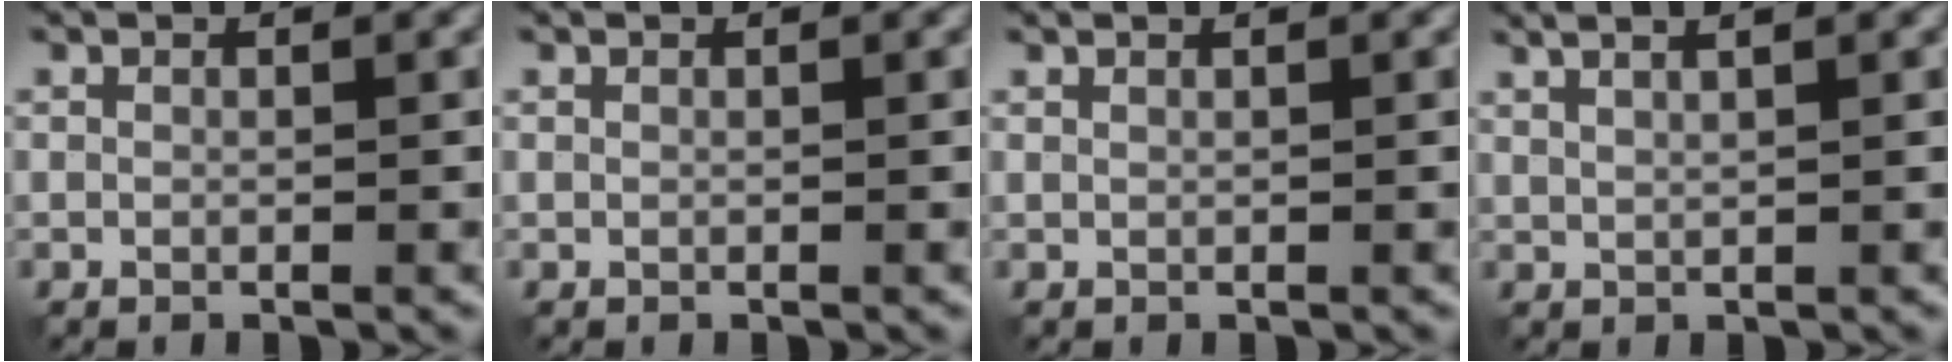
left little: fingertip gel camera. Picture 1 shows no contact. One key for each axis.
{"total": 0.0}
{"total": 0.7, "fx": 0.5, "fy": 0.2, "fz": 0.4, "tx": -0.003, "ty": 0.001, "tz": 0.001}
{"total": 4.5, "fx": 2.6, "fy": 1.7, "fz": 3.3, "tx": -0.037, "ty": 0.032, "tz": 0.014}